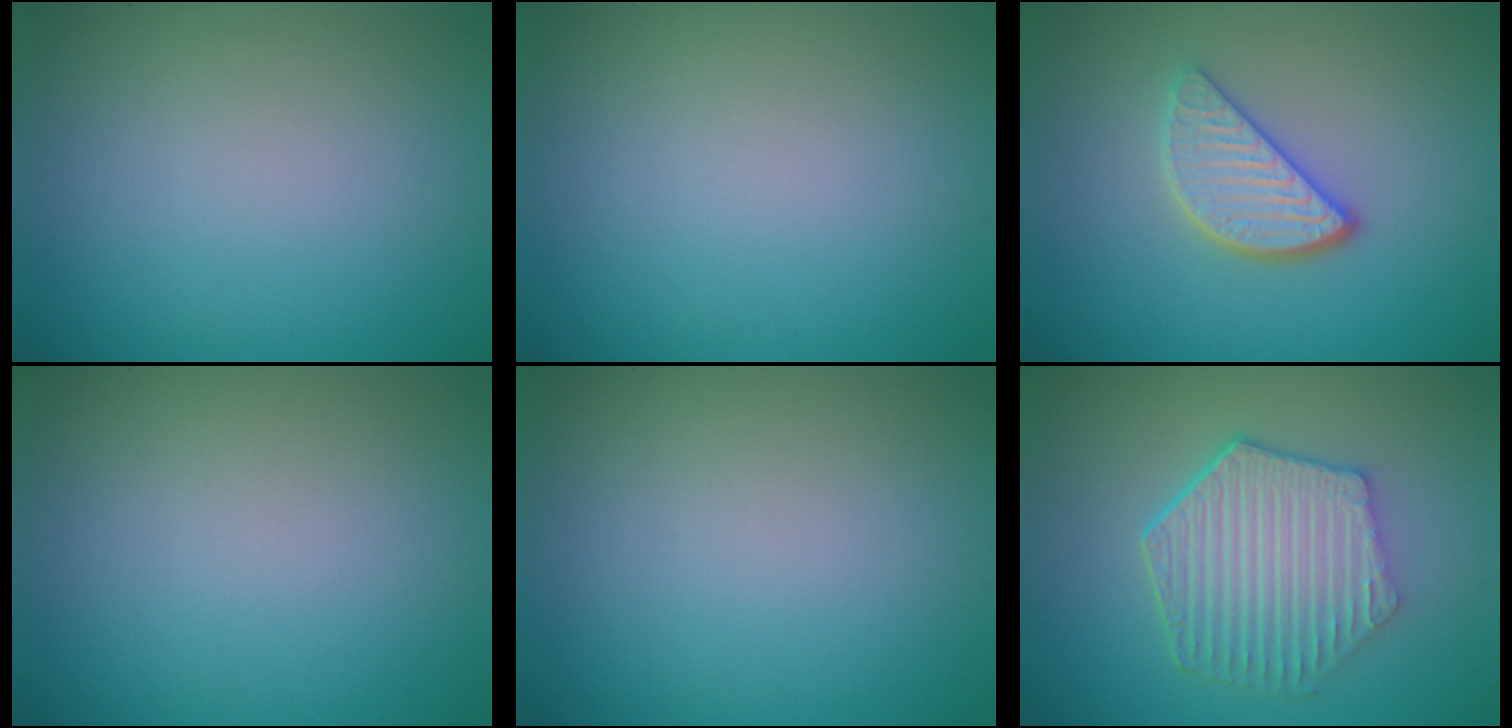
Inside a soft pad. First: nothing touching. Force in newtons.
{"total": 0.0}
{"total": 3.5, "press": 2.9, "slide": 2.0}
{"total": 0.0}
{"total": 0.0}
{"total": 6.3, "press": 4.9, "slide": 3.9}